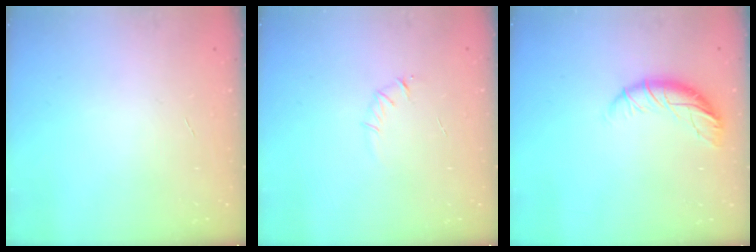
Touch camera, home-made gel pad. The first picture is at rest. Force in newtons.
{"total": 4.0, "press": 3.8, "slide": 1.2}
{"total": 9.7, "press": 9.6, "slide": 1.7}